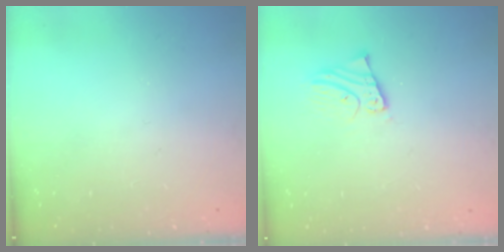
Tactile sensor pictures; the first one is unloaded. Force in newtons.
{"total": 2.4, "press": 2.4, "slide": 0.1}